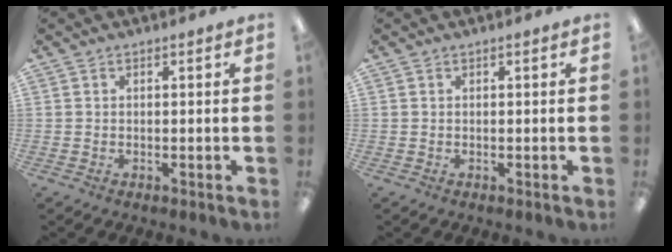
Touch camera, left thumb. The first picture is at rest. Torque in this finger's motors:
{"motor_torque": [-0.01, -0.01, 0.03, 0.02, 0.00]}